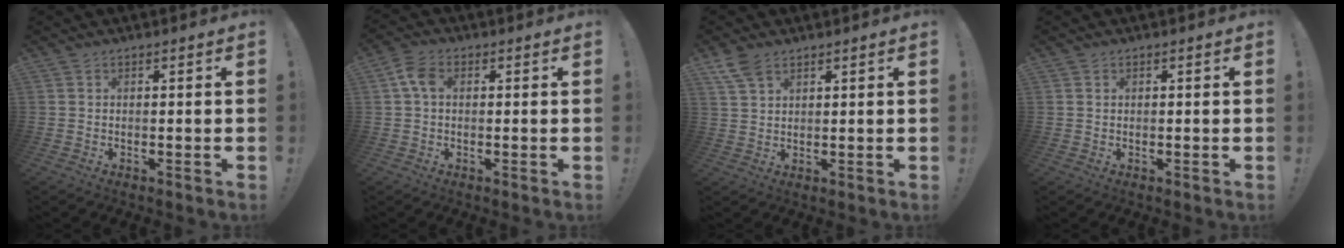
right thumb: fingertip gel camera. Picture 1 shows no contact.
{"total": 5.6, "force": [0.8, 3.6, 4.1], "torque": [-0.086, 0.012, 0.017]}
{"total": 5.8, "force": [4.0, 2.9, 3.1], "torque": [-0.066, -0.009, 0.079]}
{"total": 0.6, "force": [0.5, 0.2, -0.2], "torque": [0.000, 0.002, 0.010]}